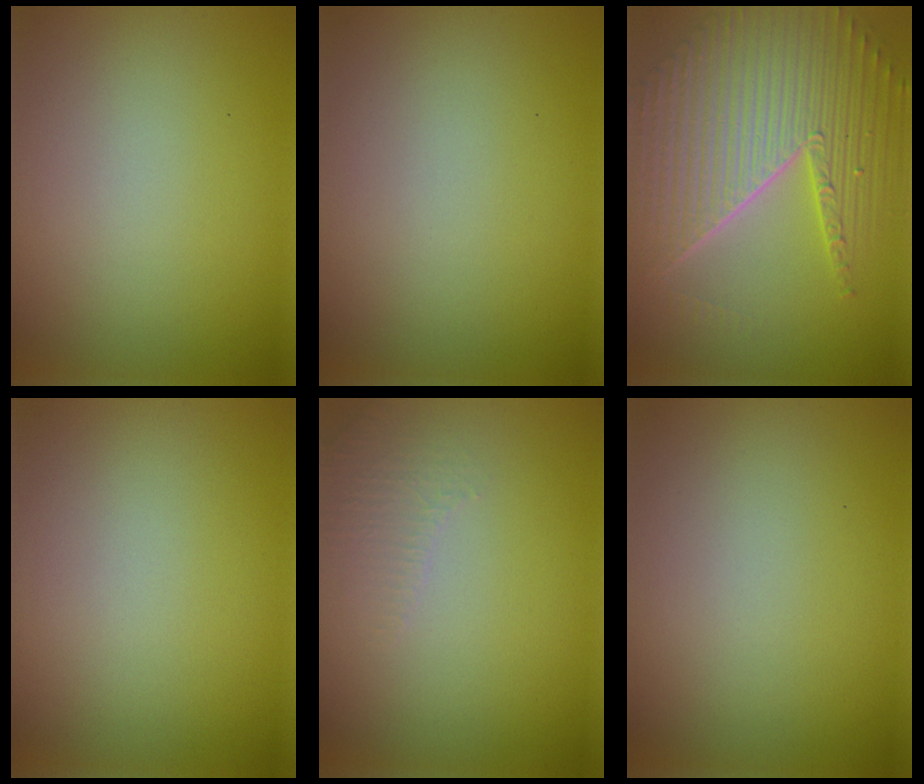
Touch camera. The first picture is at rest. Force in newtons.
{"total": 0.0}
{"total": 10.2, "press": 6.5, "slide": 7.9}
{"total": 0.0}
{"total": 1.6, "press": 1.6, "slide": 0.4}
{"total": 0.0}